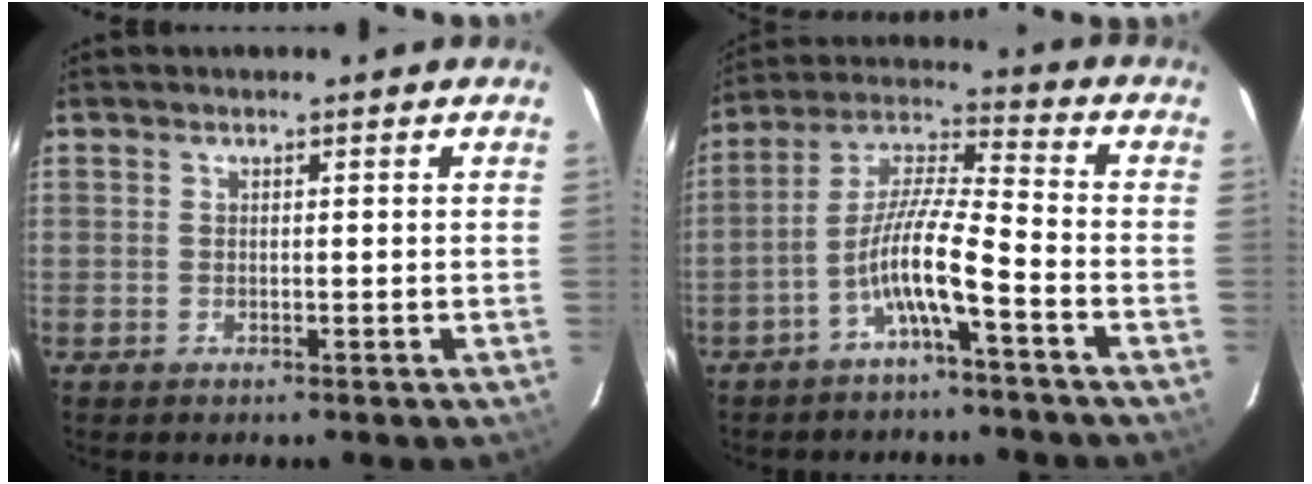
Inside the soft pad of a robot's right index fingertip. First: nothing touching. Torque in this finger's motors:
{"motor_torque": [1.62, -0.52, 0.89, 0.21]}